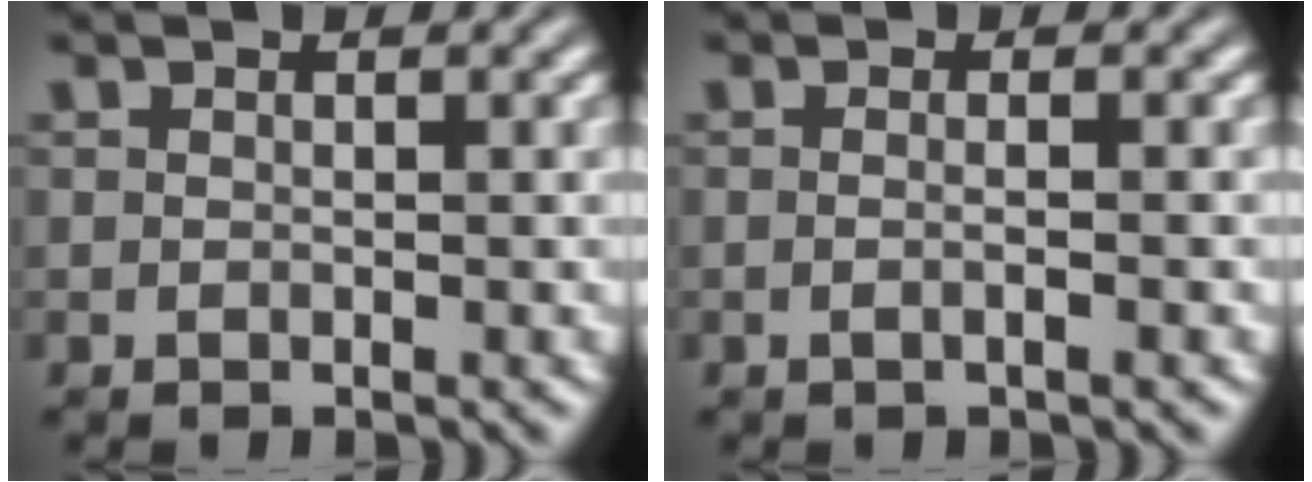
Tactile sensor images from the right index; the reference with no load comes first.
{"total": 1.4, "force": [-0.8, -0.6, 1.0], "torque": [-0.023, -0.006, -0.010]}